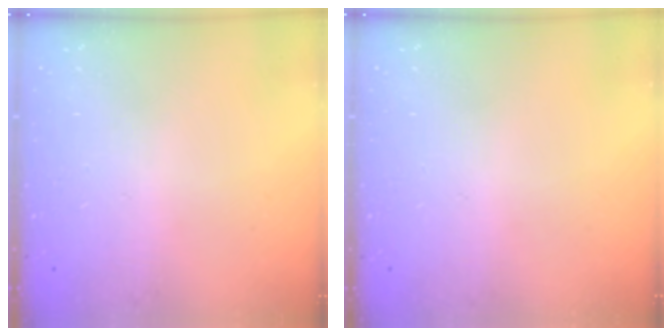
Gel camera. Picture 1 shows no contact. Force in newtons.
{"total": 0.0}